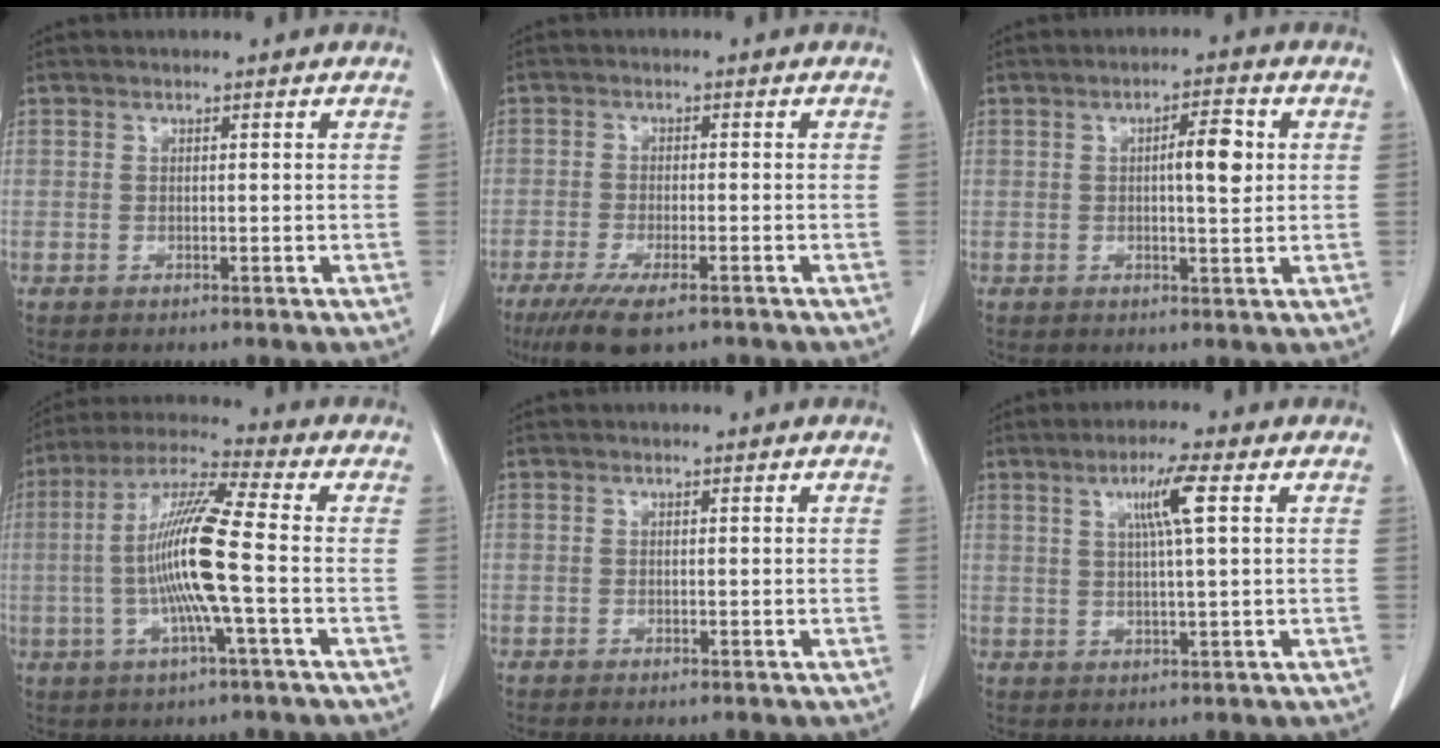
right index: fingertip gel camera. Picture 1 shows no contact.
{"total": 8.0, "force": [-5.5, 1.7, 5.5], "torque": [-0.089, -0.019, -0.083]}
{"total": 4.9, "force": [0.9, 1.1, 4.7], "torque": [-0.072, 0.007, 0.014]}
{"total": 12.3, "force": [-1.5, -0.3, 12.2], "torque": [-0.240, 0.005, -0.035]}
{"total": 0.6, "force": [-0.5, 0.0, 0.3], "torque": [-0.009, -0.002, -0.007]}
{"total": 5.4, "force": [1.8, -0.5, 5.1], "torque": [-0.090, 0.003, 0.031]}